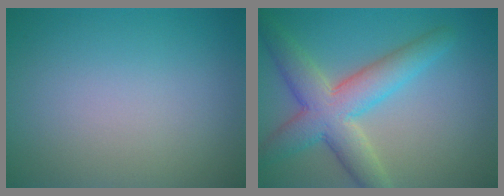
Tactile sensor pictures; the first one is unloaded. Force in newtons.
{"total": 6.9, "press": 6.8, "slide": 0.2}